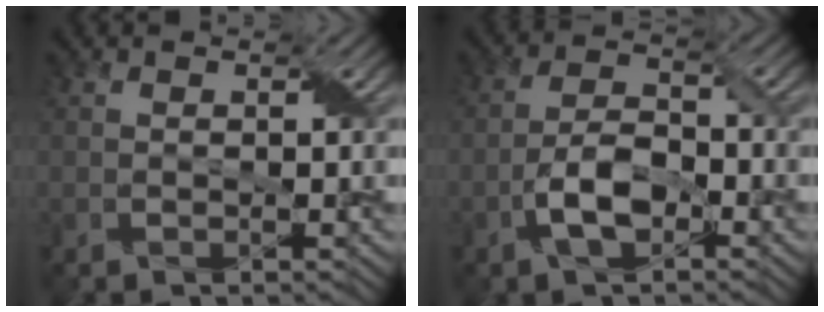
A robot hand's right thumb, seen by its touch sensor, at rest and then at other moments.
{"total": 5.6, "force": [-2.5, 2.6, 4.3], "torque": [-0.086, 0.007, -0.053]}